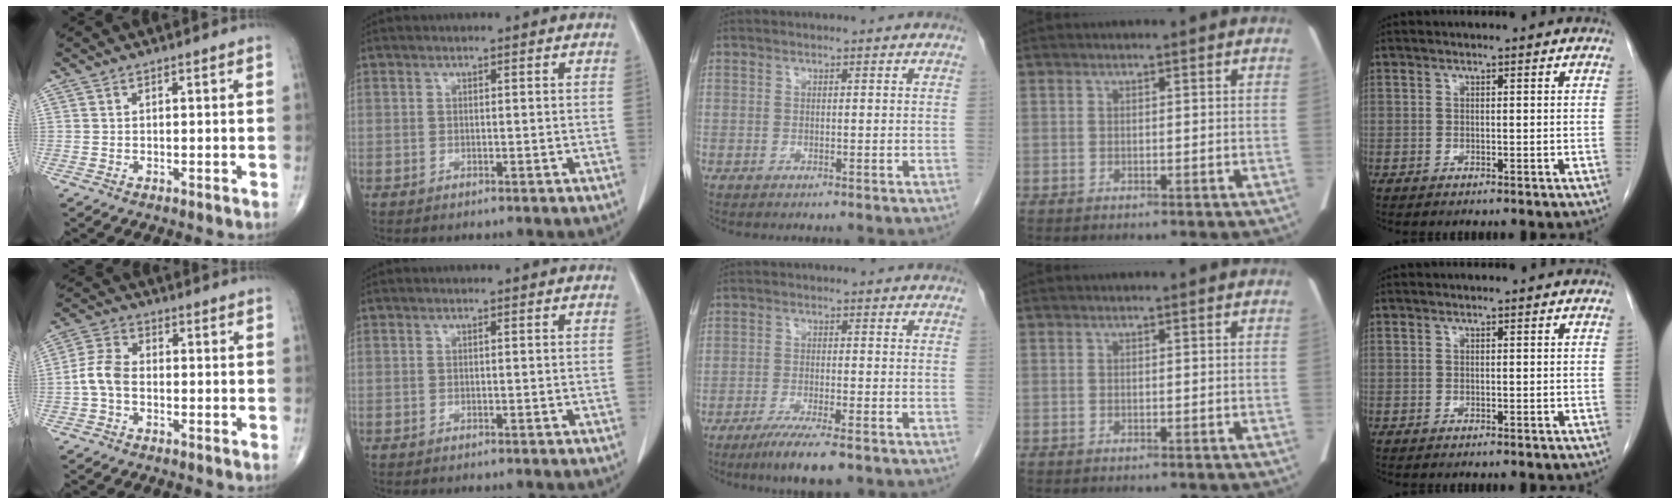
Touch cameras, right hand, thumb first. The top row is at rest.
{"thumb": {"total": 5.5, "force": [-1.2, 3.6, 4.1], "torque": [-0.084, 0.019, -0.034]}, "middle": {"total": 7.0, "force": [-4.8, 0.5, 5.0], "torque": [-0.080, -0.016, -0.075]}}